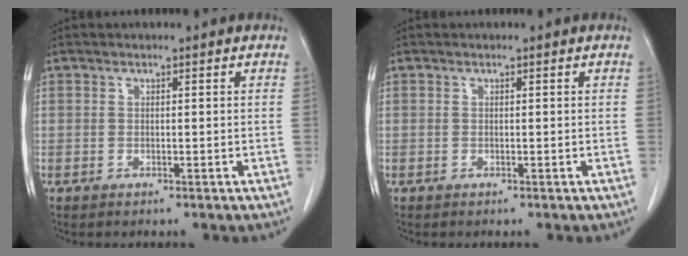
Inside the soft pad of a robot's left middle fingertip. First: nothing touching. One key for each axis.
{"total": 0.0}